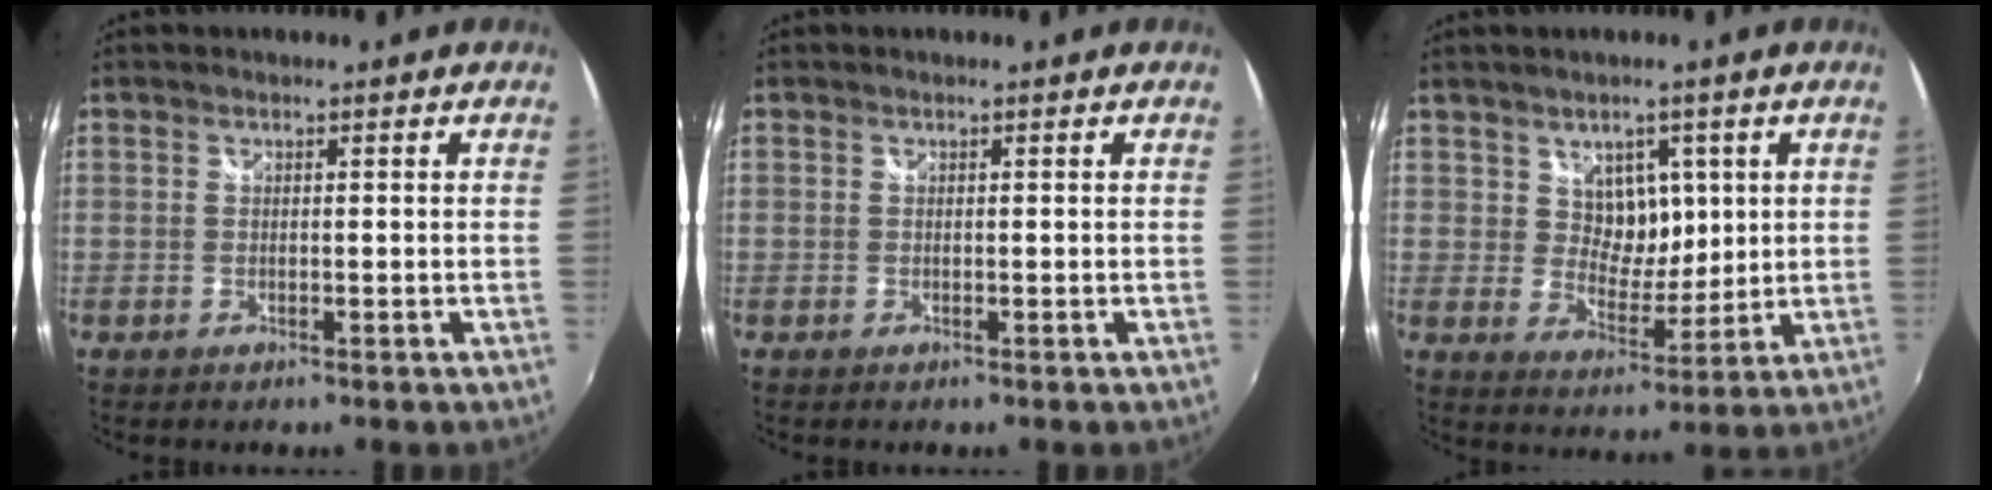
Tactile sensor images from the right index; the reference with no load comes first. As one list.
[{"total": 0.0}, {"total": 6.5, "force": [2.4, 5.1, 3.2], "torque": [-0.043, -0.001, 0.045]}]